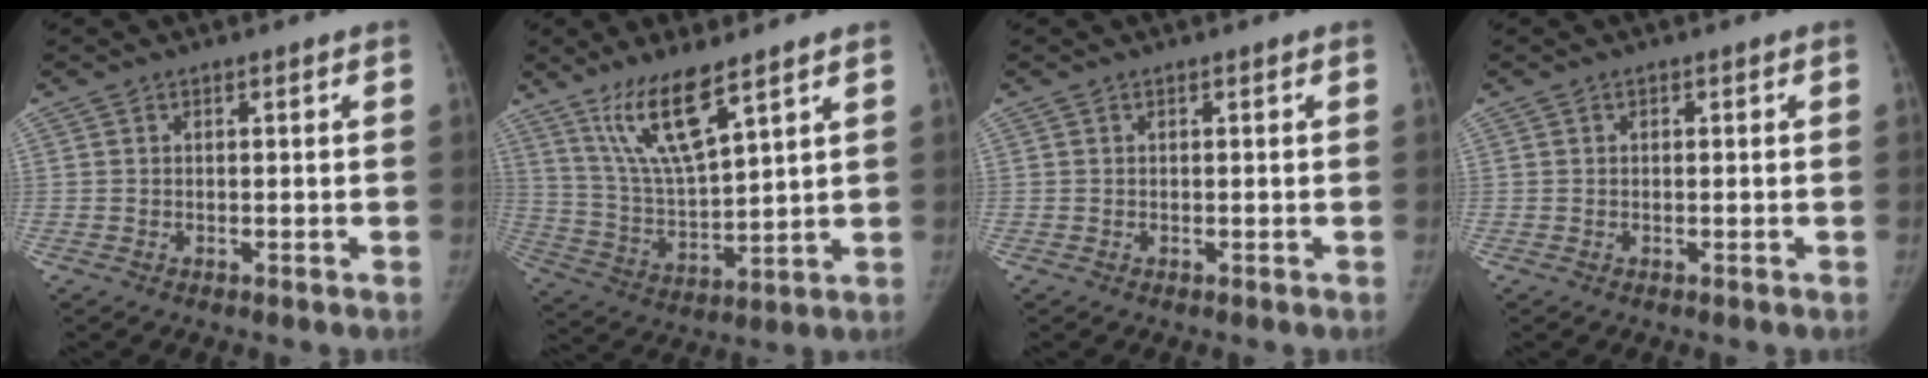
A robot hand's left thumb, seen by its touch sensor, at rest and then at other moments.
{"total": 12.5, "force": [8.2, 2.6, 9.0], "torque": [-0.167, -0.048, 0.175]}
{"total": 0.0}
{"total": 0.0}